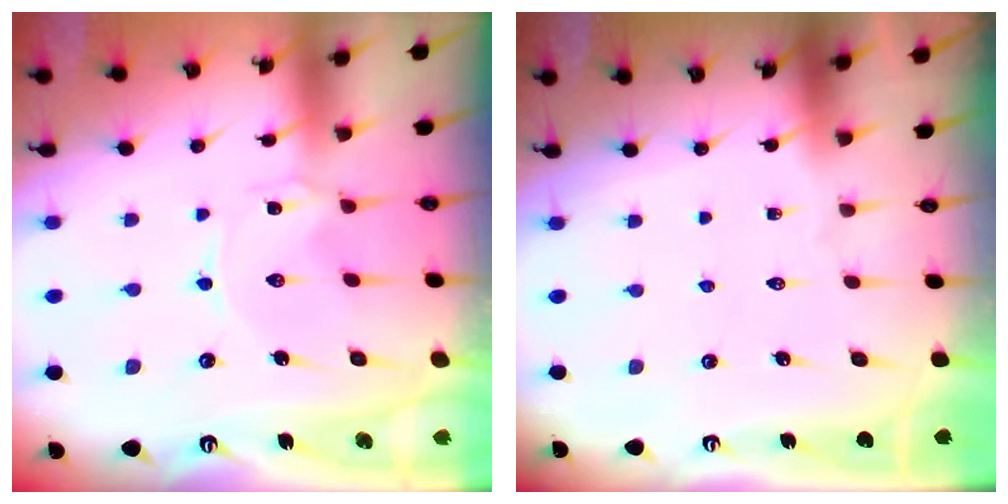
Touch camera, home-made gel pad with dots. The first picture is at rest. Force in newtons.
{"total": 0.0}